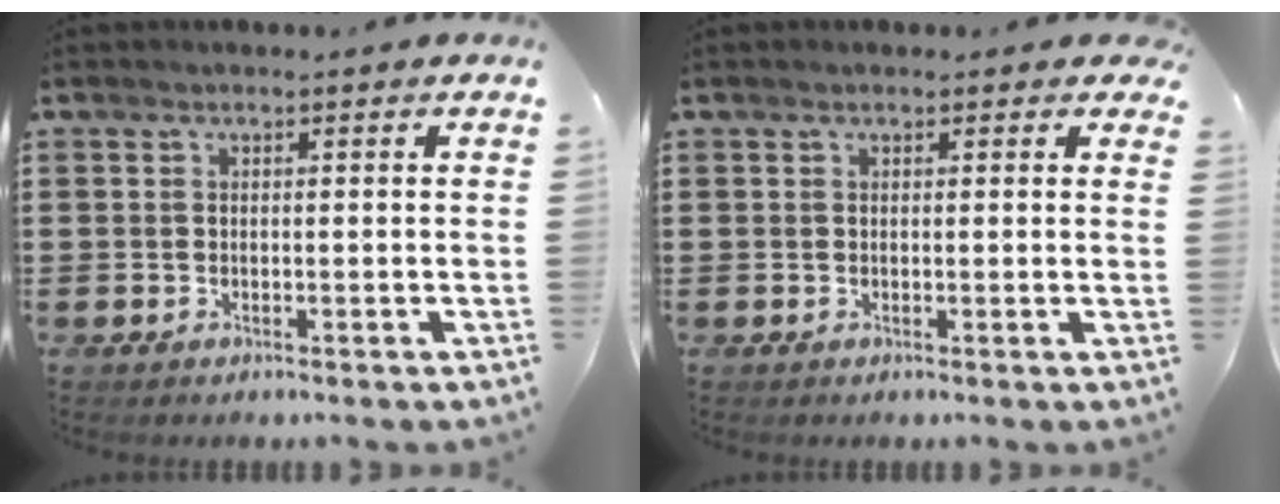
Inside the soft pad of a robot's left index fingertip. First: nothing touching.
{"total": 0.9, "force": [0.7, 0.4, 0.4], "torque": [-0.010, 0.004, 0.014]}